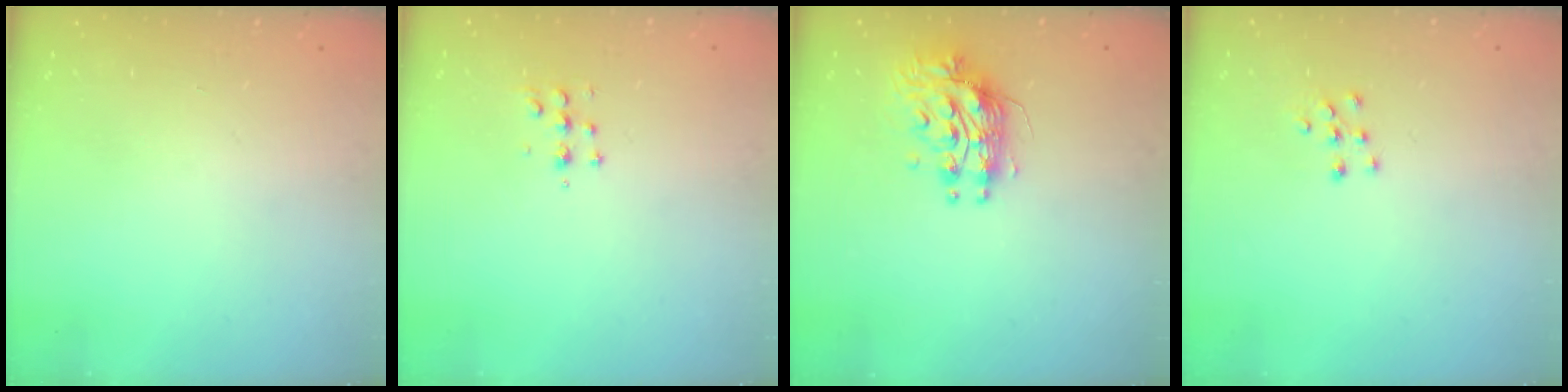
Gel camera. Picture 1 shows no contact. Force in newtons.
{"total": 5.4, "press": 5.3, "slide": 0.7}
{"total": 9.0, "press": 8.9, "slide": 0.7}
{"total": 6.8, "press": 6.8, "slide": 0.4}